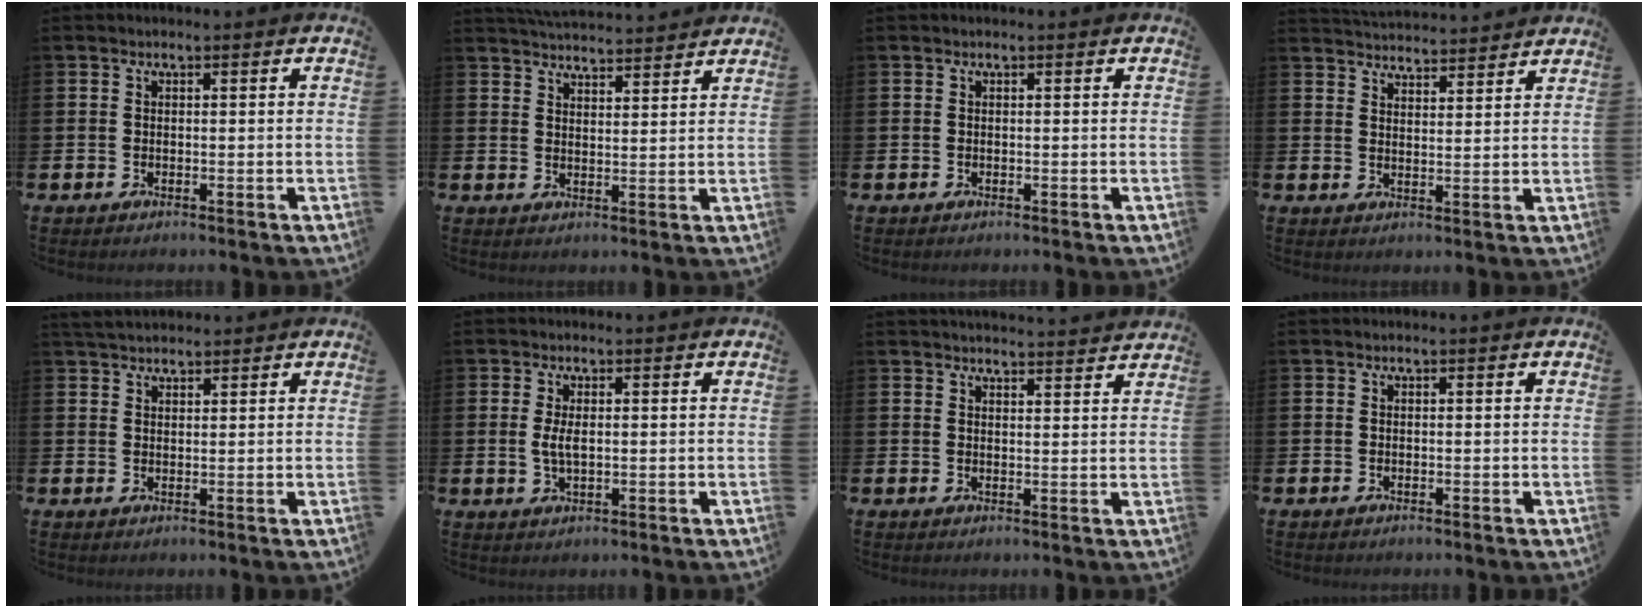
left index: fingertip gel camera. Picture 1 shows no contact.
{"total": 4.1, "force": [4.1, 0.2, 0.2], "torque": [-0.011, -0.026, 0.074]}
{"total": 0.0}
{"total": 3.9, "force": [3.9, 0.2, -0.3], "torque": [-0.003, -0.028, 0.070]}
{"total": 3.0, "force": [2.8, 0.8, 0.7], "torque": [-0.011, -0.008, 0.052]}
{"total": 2.6, "force": [0.3, 1.0, 2.4], "torque": [-0.046, 0.004, 0.004]}
{"total": 2.9, "force": [2.9, -0.2, 0.0], "torque": [0.005, -0.023, 0.049]}
{"total": 0.0}